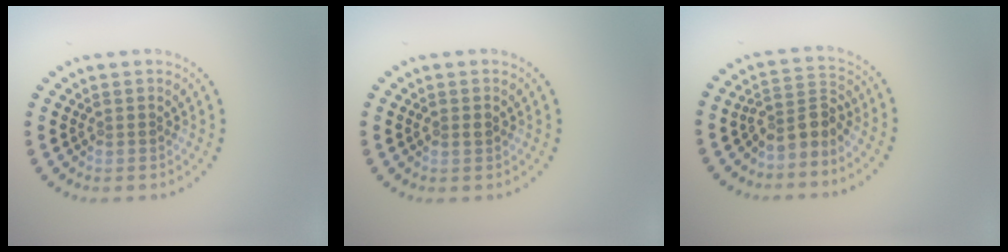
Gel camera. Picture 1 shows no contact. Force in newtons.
{"total": 1.1, "press": 1.1, "slide": 0.0}
{"total": 2.9, "press": 2.0, "slide": 2.0}